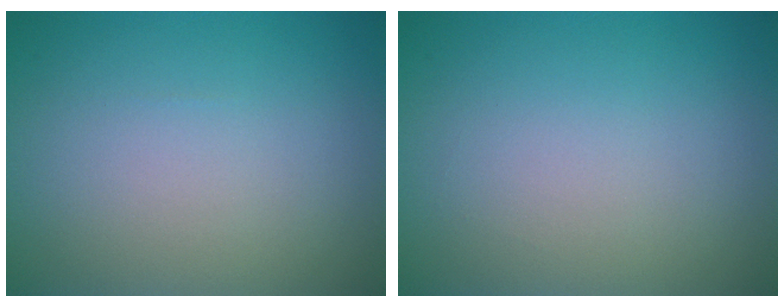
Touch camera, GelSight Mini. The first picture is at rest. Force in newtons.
{"total": 0.0}